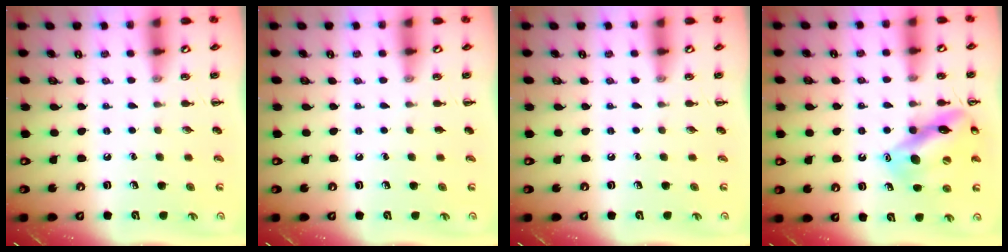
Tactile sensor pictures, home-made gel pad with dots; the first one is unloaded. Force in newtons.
{"total": 0.0}
{"total": 0.0}
{"total": 14.7, "press": 14.6, "slide": 1.9}